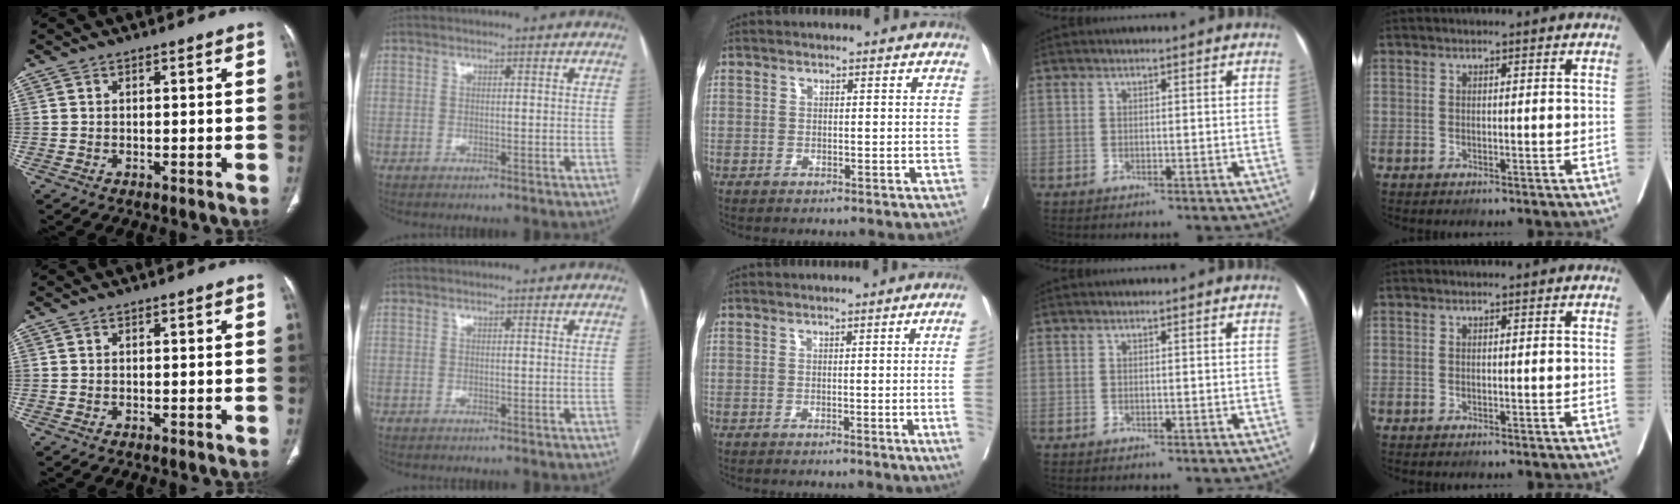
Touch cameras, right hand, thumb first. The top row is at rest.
{"middle": {"total": 8.5, "force": [-1.2, -2.7, 8.0], "torque": [-0.087, -0.019, -0.013]}}